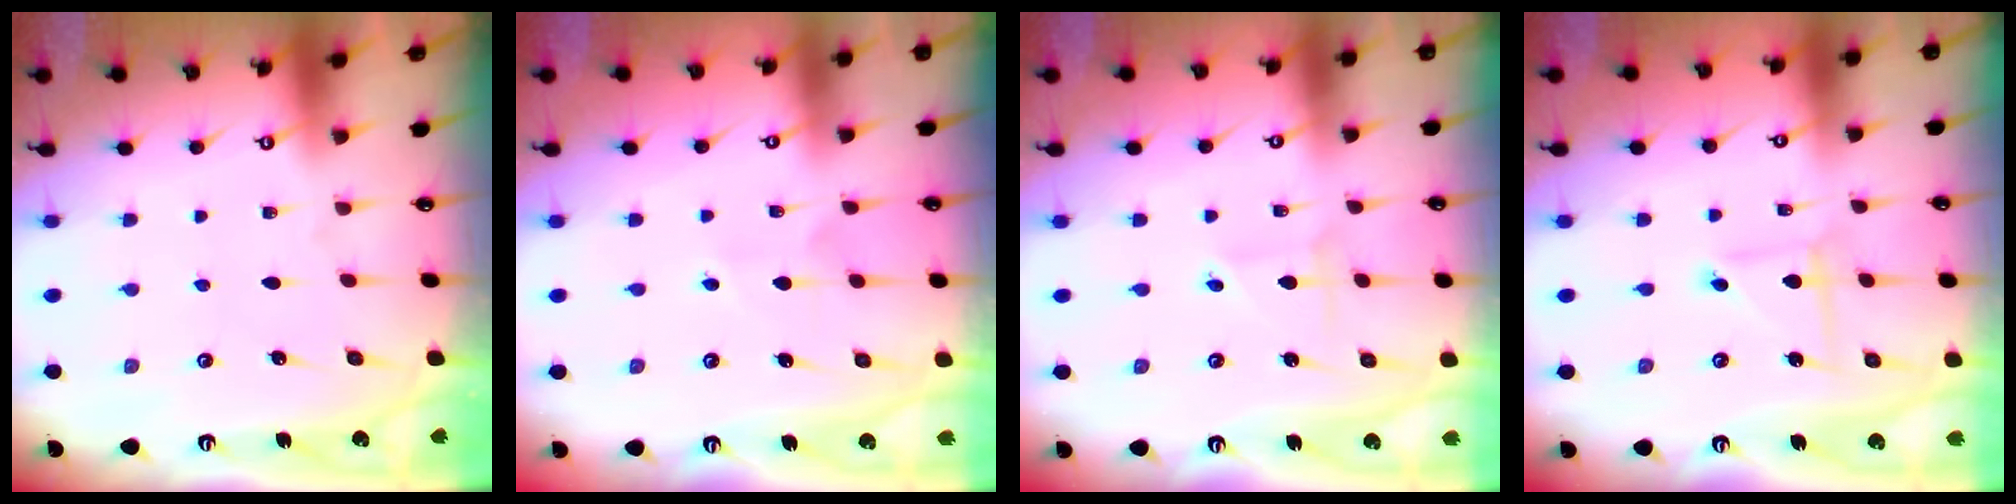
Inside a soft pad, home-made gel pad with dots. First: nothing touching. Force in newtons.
{"total": 4.3, "press": 4.3, "slide": 0.5}
{"total": 1.8, "press": 1.8, "slide": 0.1}
{"total": 2.2, "press": 2.2, "slide": 0.3}